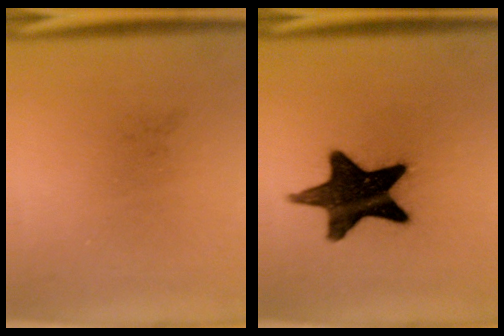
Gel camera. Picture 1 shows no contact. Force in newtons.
{"total": 16.6}